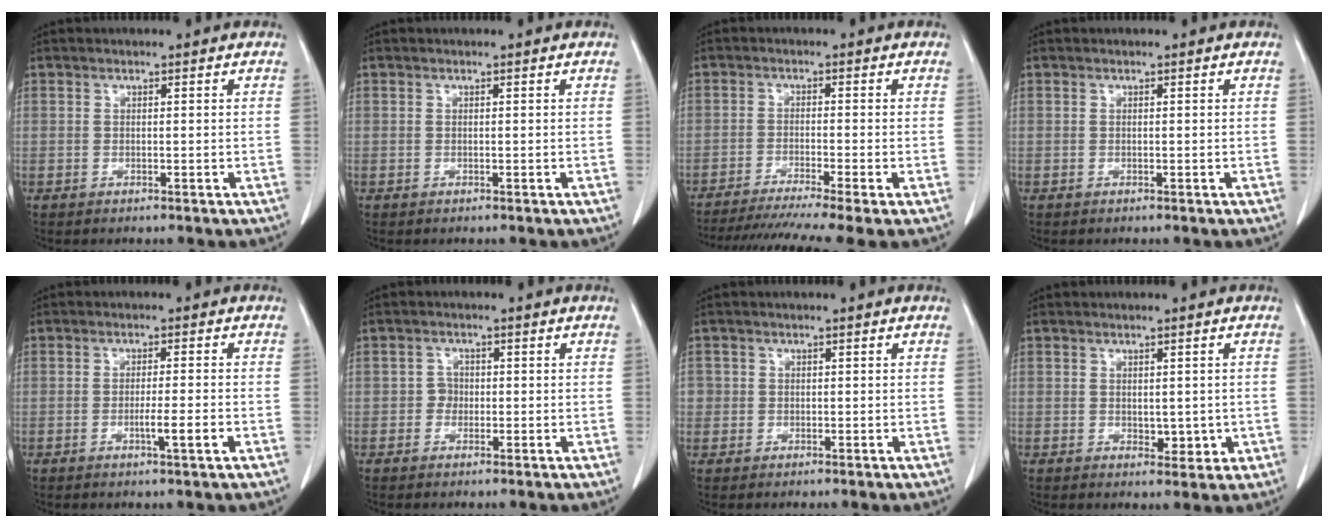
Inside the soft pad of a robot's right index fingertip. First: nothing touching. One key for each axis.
{"total": 0.0}
{"total": 10.8, "fx": -8.5, "fy": -0.4, "fz": 6.6, "tx": -0.102, "ty": -0.019, "tz": -0.133}
{"total": 0.0}
{"total": 3.7, "fx": -1.3, "fy": -0.2, "fz": 3.4, "tx": -0.053, "ty": -0.004, "tz": -0.021}
{"total": 1.6, "fx": -0.4, "fy": 1.4, "fz": 0.5, "tx": 0.000, "ty": 0.007, "tz": -0.009}
{"total": 1.7, "fx": -0.1, "fy": 1.7, "fz": 0.1, "tx": 0.011, "ty": 0.006, "tz": -0.005}
{"total": 3.0, "fx": -0.3, "fy": 1.8, "fz": 2.3, "tx": -0.022, "ty": -0.003, "tz": 0.005}